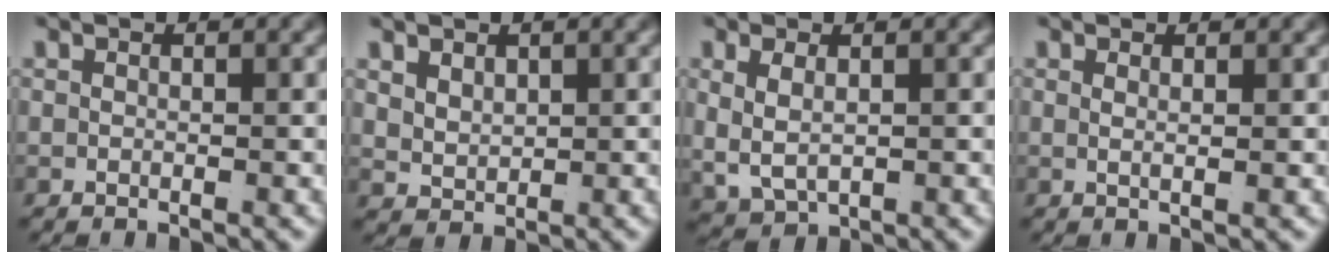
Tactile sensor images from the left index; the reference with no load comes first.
{"total": 2.1, "force": [1.2, 1.3, 1.1], "torque": [-0.028, -0.014, 0.039]}
{"total": 4.4, "force": [0.3, 3.4, 2.7], "torque": [-0.072, -0.015, 0.018]}
{"total": 1.1, "force": [0.4, -0.6, 0.7], "torque": [-0.013, -0.012, 0.015]}